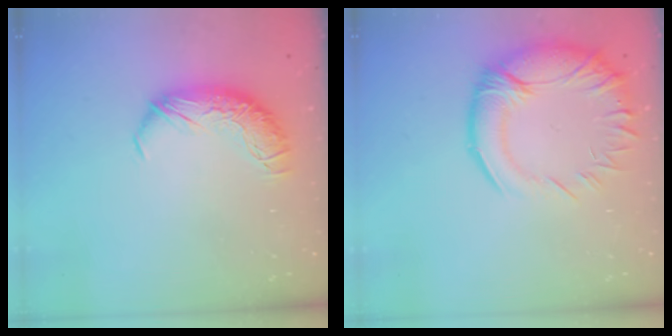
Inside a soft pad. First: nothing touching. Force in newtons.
{"total": 7.5, "press": 6.3, "slide": 4.0}